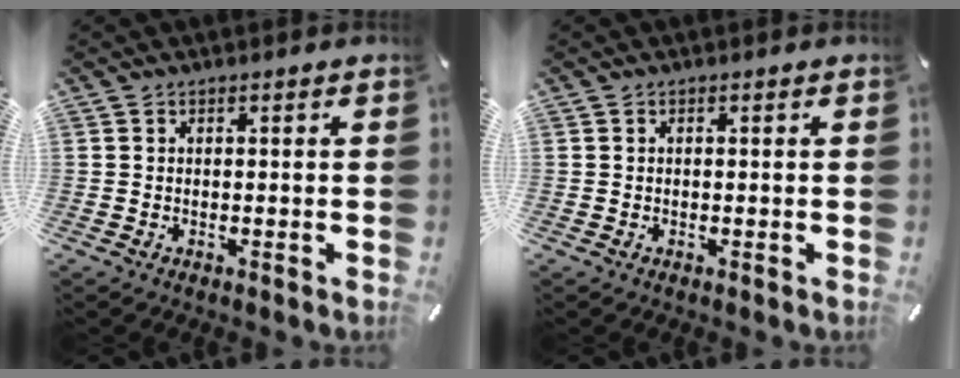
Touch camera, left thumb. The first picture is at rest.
{"total": 0.0}